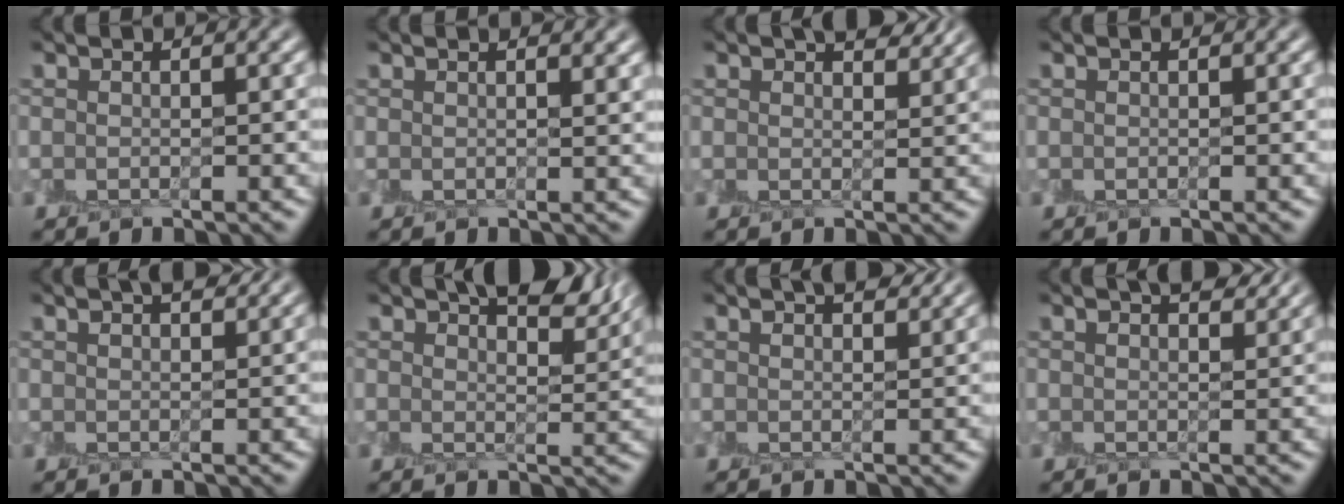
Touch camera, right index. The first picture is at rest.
{"total": 2.4, "force": [1.5, 0.9, 1.7], "torque": [-0.002, 0.008, 0.003]}
{"total": 4.1, "force": [2.9, 1.3, 2.5], "torque": [-0.021, 0.010, 0.030]}
{"total": 0.0}
{"total": 2.8, "force": [2.0, 0.7, 1.8], "torque": [-0.013, 0.005, 0.022]}
{"total": 7.4, "force": [5.2, 2.5, 4.6], "torque": [-0.045, 0.023, 0.064]}
{"total": 3.6, "force": [2.6, 1.0, 2.2], "torque": [-0.016, 0.010, 0.026]}
{"total": 4.2, "force": [3.0, 1.3, 2.7], "torque": [-0.022, 0.013, 0.028]}